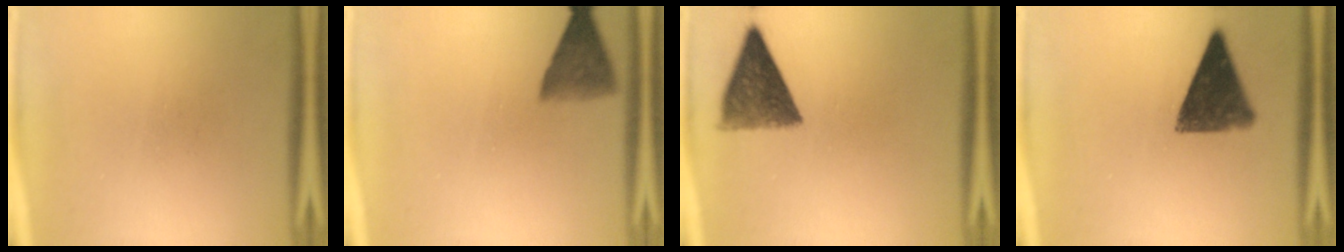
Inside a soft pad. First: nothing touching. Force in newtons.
{"total": 5.8}
{"total": 9.2}
{"total": 11.1}